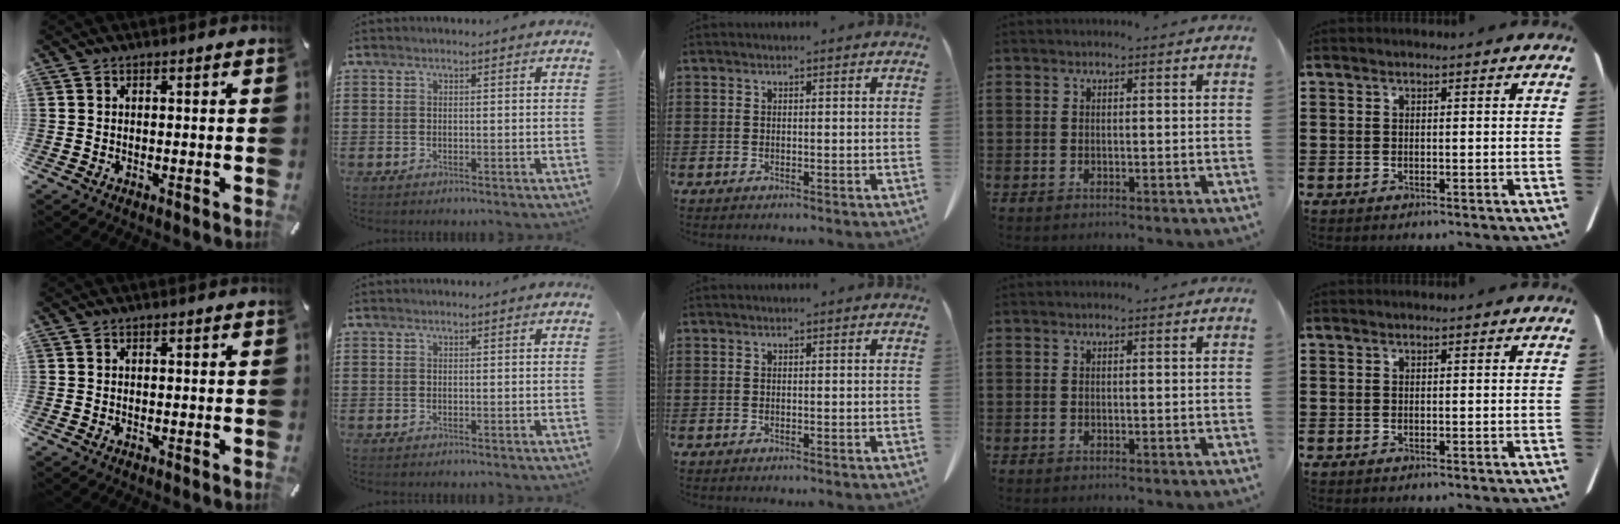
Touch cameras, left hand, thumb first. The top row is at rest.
{}